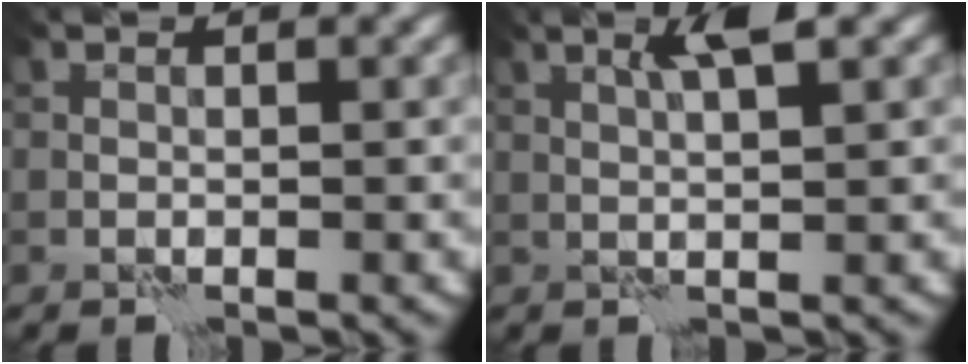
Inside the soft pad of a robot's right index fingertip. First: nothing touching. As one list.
[{"total": 2.8, "force": [1.4, 0.1, 2.4], "torque": [-0.046, 0.007, 0.023]}]